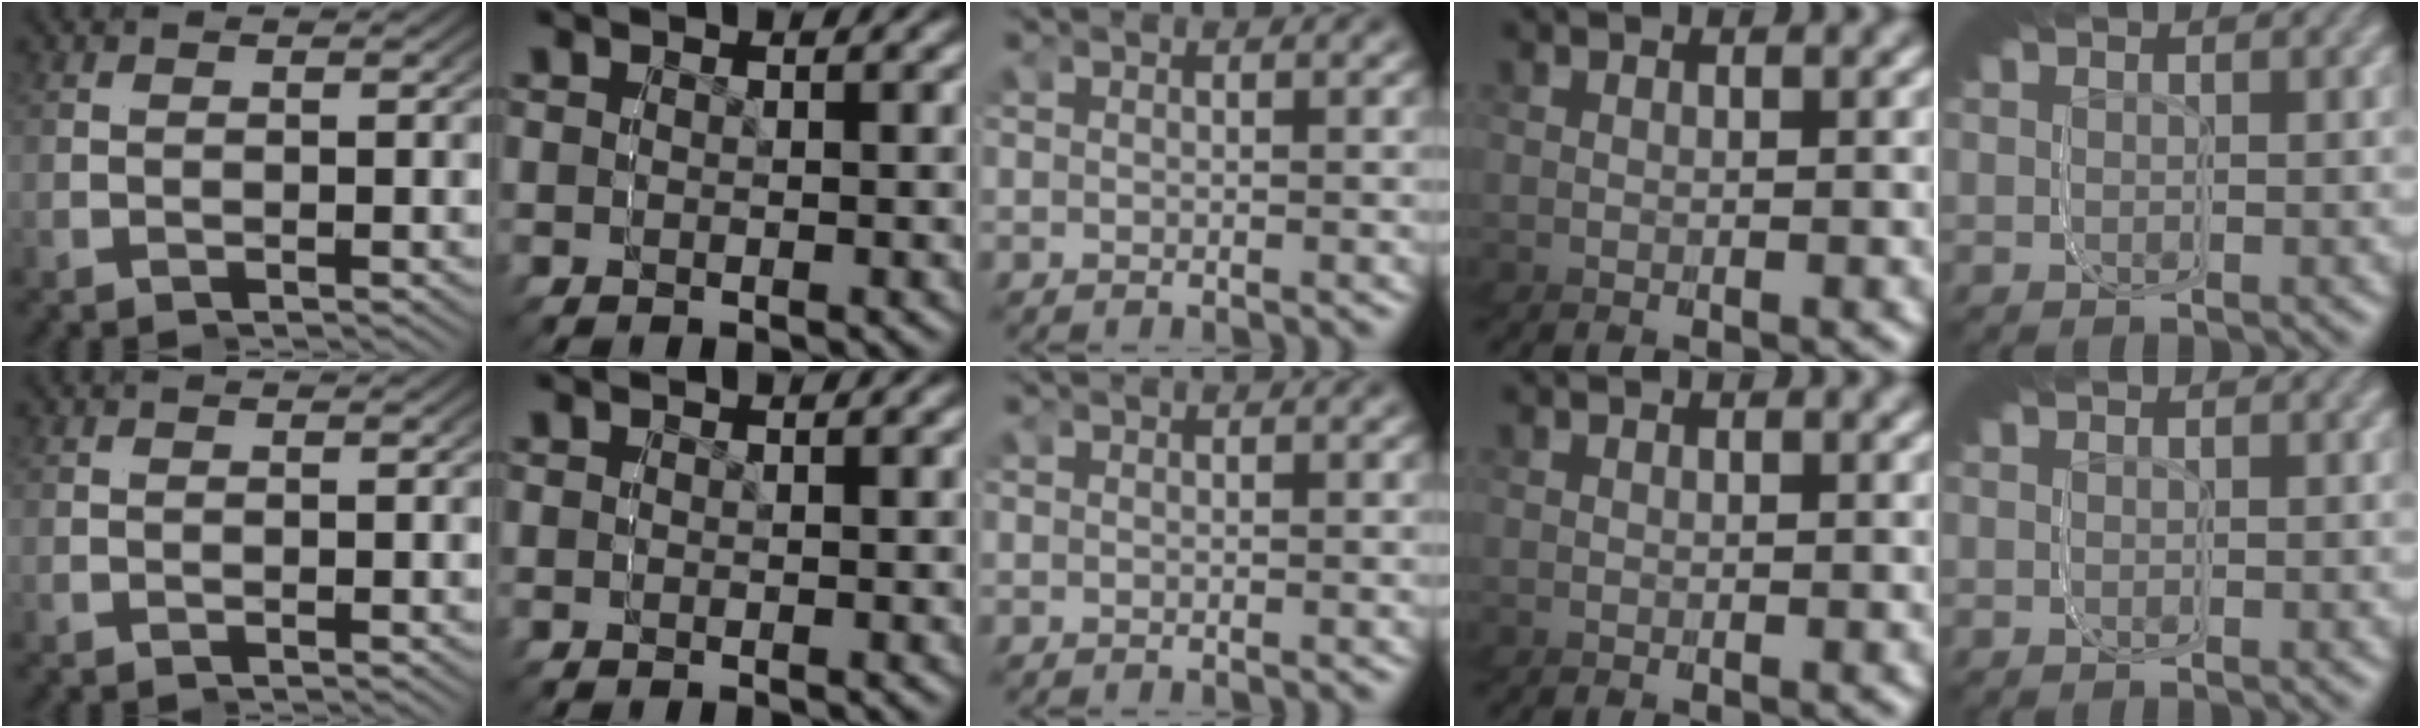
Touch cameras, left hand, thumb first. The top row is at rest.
{}